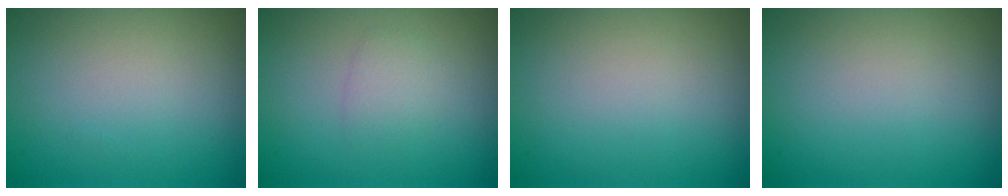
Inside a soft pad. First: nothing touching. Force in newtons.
{"total": 1.4, "press": 1.4, "slide": 0.1}
{"total": 0.0}
{"total": 0.0}